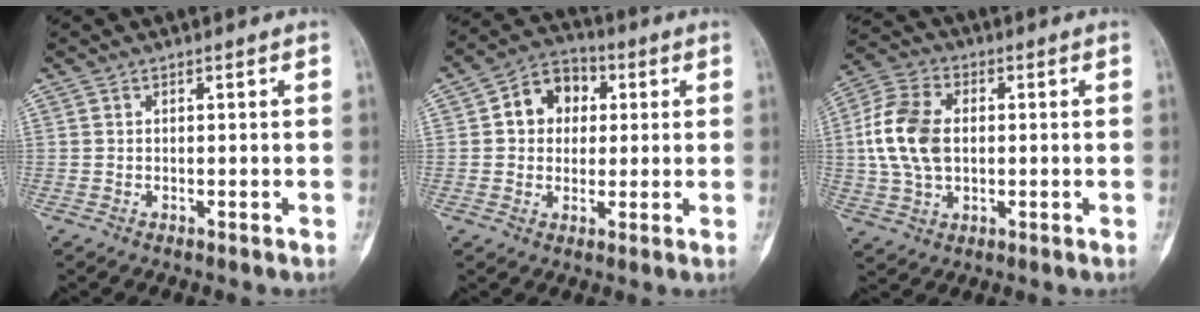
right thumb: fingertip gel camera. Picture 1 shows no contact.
{"total": 11.1, "force": [2.0, 9.2, 5.9], "torque": [-0.046, 0.013, 0.019]}
{"total": 12.5, "force": [0.6, 8.4, 9.3], "torque": [-0.181, 0.013, 0.009]}